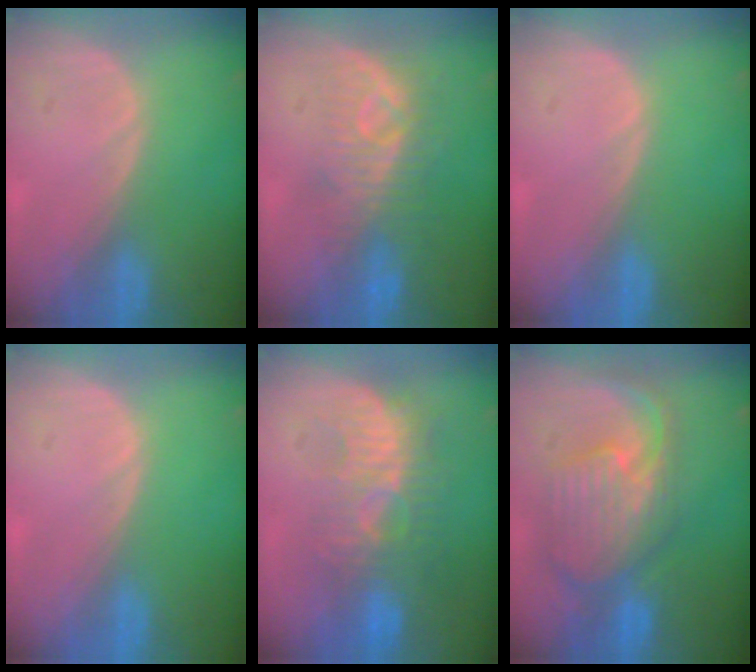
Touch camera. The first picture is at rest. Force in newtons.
{"total": 8.2, "press": 7.6, "slide": 3.1}
{"total": 0.0}
{"total": 0.0}
{"total": 9.4, "press": 8.9, "slide": 3.0}
{"total": 10.5, "press": 9.4, "slide": 4.8}